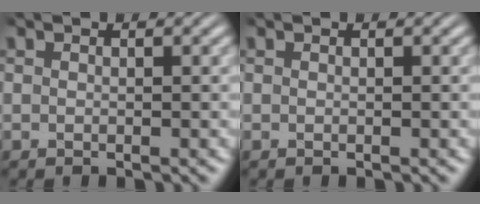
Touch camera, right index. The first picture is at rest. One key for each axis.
{"total": 0.0}